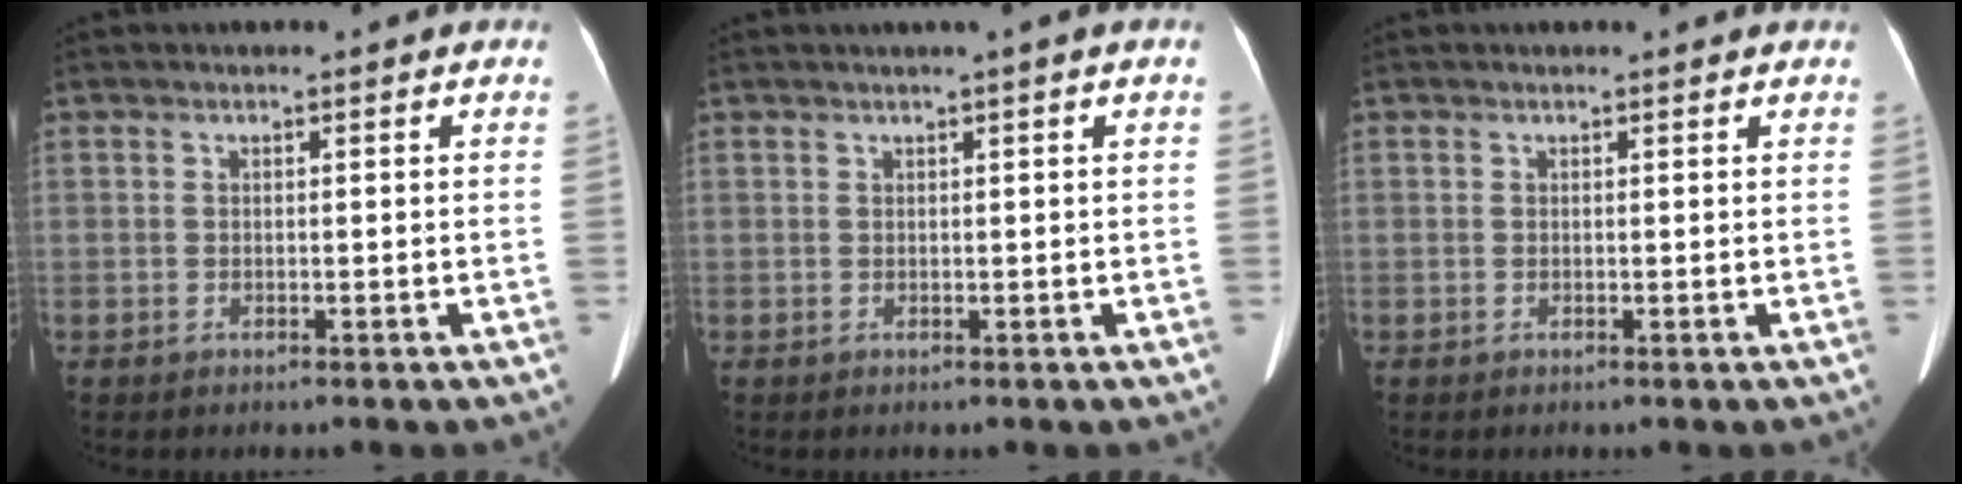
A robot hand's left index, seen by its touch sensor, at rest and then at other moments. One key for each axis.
{"total": 1.1, "fx": 0.5, "fy": -0.3, "fz": 0.9, "tx": -0.019, "ty": 0.001, "tz": 0.011}
{"total": 1.1, "fx": 1.0, "fy": 0.1, "fz": 0.3, "tx": -0.011, "ty": 0.004, "tz": 0.008}